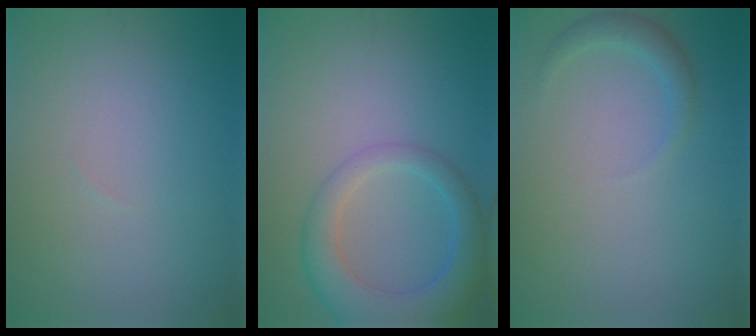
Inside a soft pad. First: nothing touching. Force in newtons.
{"total": 5.5, "press": 5.5, "slide": 0.3}
{"total": 1.7, "press": 1.7, "slide": 0.1}